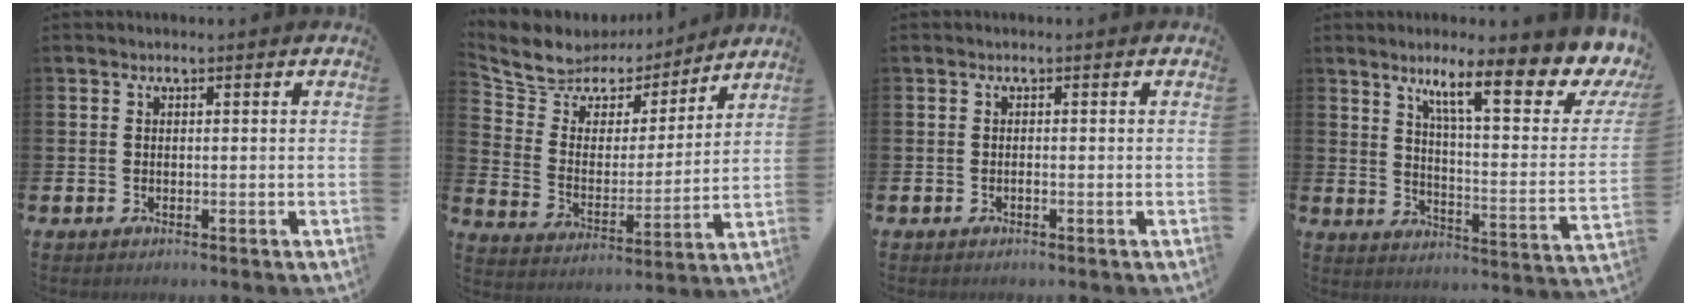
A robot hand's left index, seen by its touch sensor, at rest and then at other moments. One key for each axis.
{"total": 7.8, "fx": 7.0, "fy": 3.4, "fz": 0.5, "tx": -0.059, "ty": -0.052, "tz": 0.124}
{"total": 0.0}
{"total": 11.9, "fx": 8.1, "fy": 2.4, "fz": 8.4, "tx": -0.136, "ty": -0.055, "tz": 0.124}